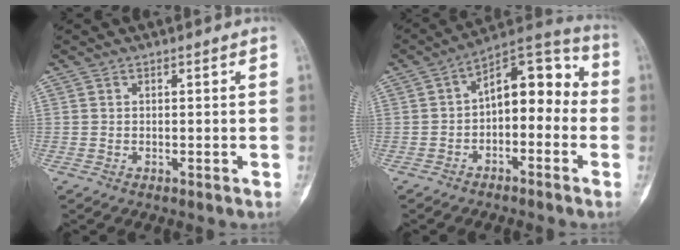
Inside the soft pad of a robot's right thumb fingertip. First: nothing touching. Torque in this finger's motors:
{"motor_torque": [0.46, 1.67, 0.51, -0.74, 0.27]}